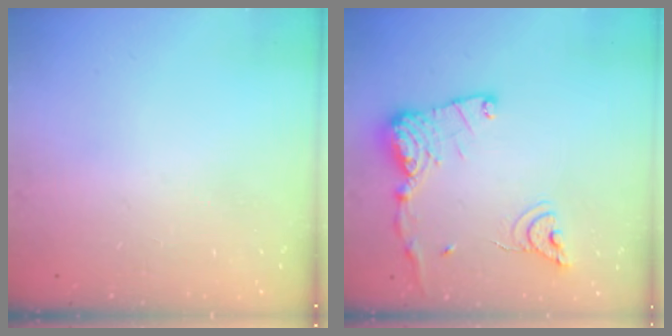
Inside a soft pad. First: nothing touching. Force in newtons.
{"total": 15.3, "press": 15.3, "slide": 1.2}